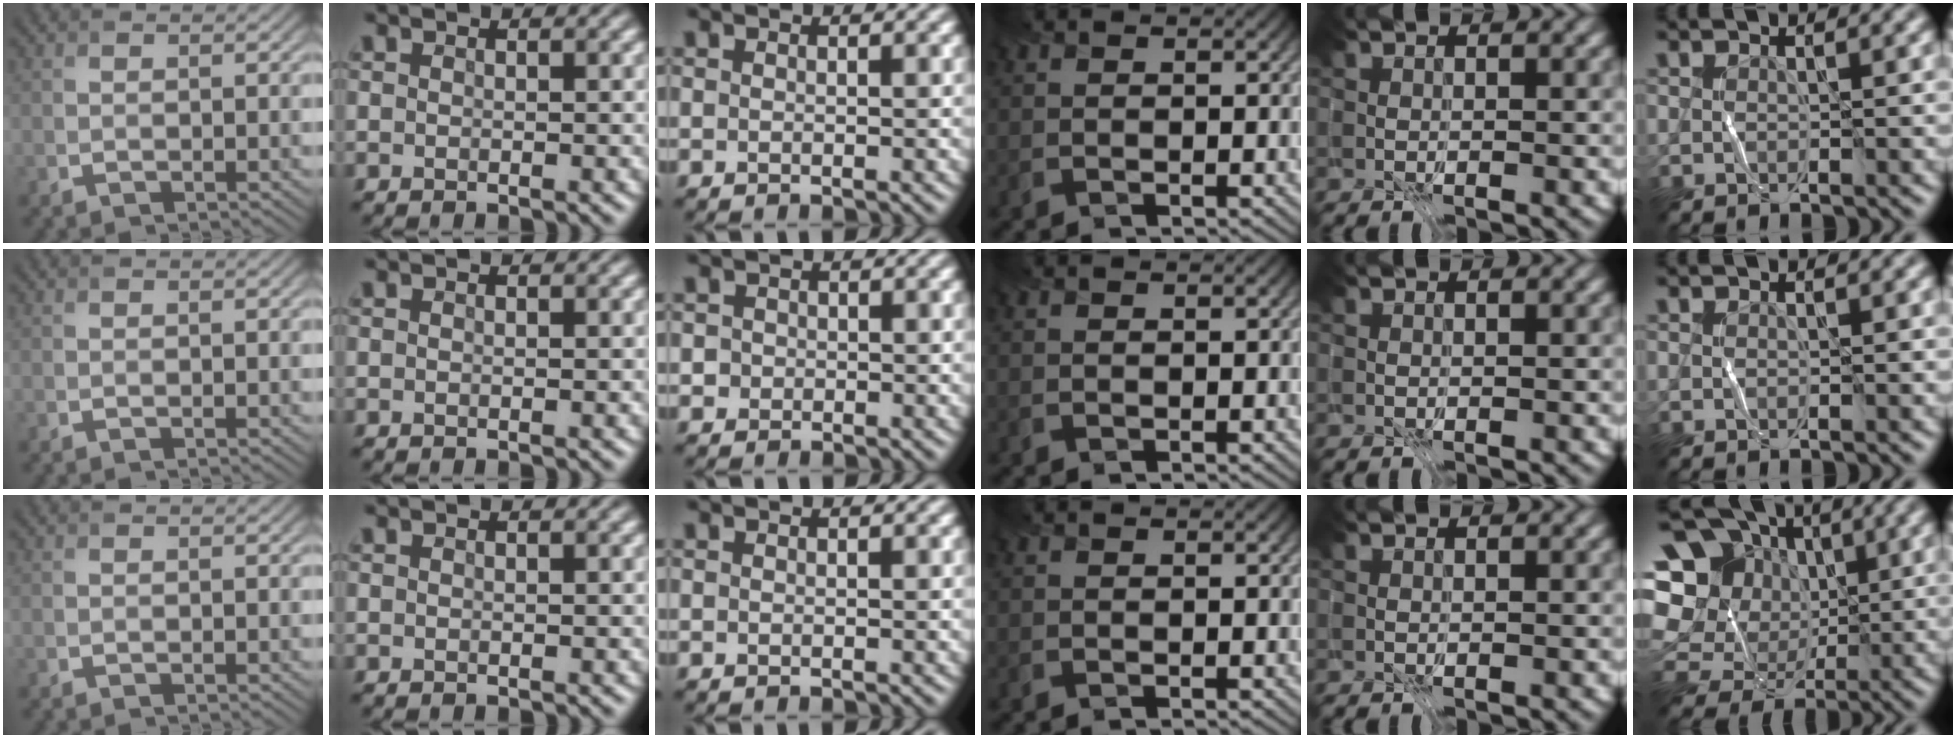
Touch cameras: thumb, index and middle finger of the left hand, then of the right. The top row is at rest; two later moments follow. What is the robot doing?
{"motion": "fold", "object": "file"}